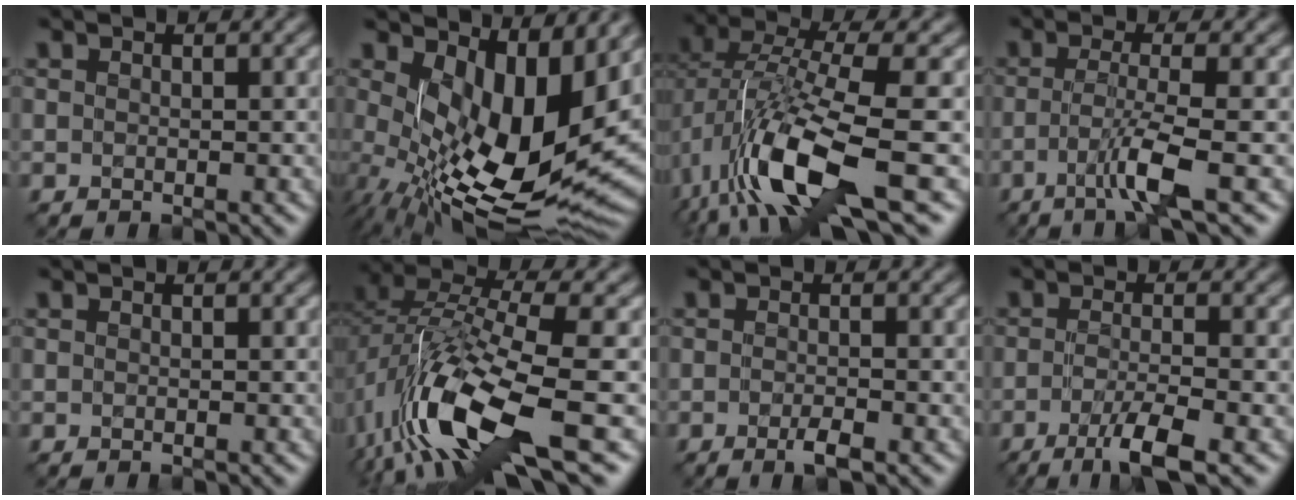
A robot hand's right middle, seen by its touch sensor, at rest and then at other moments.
{"total": 13.6, "force": [0.7, 6.5, 11.9], "torque": [-0.194, -0.032, 0.026]}
{"total": 11.7, "force": [-3.8, 4.0, 10.3], "torque": [-0.207, -0.010, -0.067]}
{"total": 4.2, "force": [-1.9, 0.3, 3.7], "torque": [-0.065, -0.002, -0.040]}
{"total": 0.0}
{"total": 12.4, "force": [-5.1, 4.2, 10.5], "torque": [-0.206, -0.003, -0.091]}
{"total": 1.9, "force": [-1.3, 0.2, 1.3], "torque": [-0.017, -0.003, -0.021]}
{"total": 4.3, "force": [-2.5, 0.6, 3.5], "torque": [-0.056, -0.004, -0.047]}